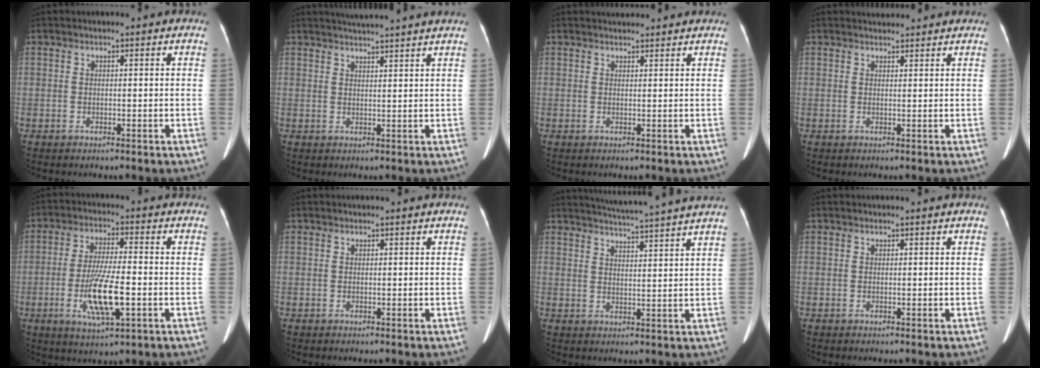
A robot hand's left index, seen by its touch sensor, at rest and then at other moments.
{"total": 8.9, "force": [8.1, -1.1, 3.4], "torque": [-0.051, 0.021, 0.101]}
{"total": 4.0, "force": [3.9, 0.5, 0.8], "torque": [-0.014, 0.027, 0.047]}
{"total": 2.8, "force": [2.8, 0.4, 0.2], "torque": [-0.011, 0.022, 0.038]}
{"total": 9.8, "force": [-2.8, 1.6, 9.3], "torque": [-0.180, -0.010, -0.048]}
{"total": 0.0}
{"total": 13.9, "force": [12.7, -1.5, 5.6], "torque": [-0.098, -0.011, 0.161]}
{"total": 0.0}